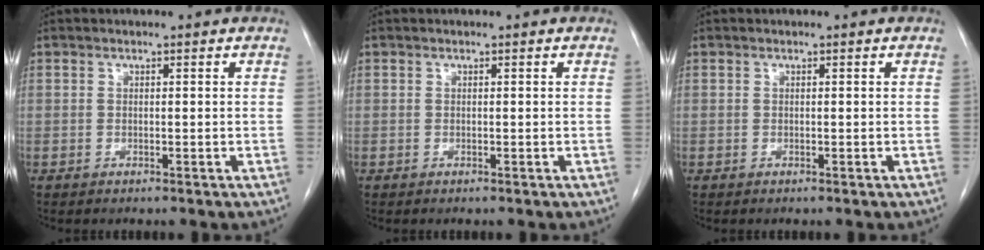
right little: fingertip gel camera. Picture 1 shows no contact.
{"total": 0.0}
{"total": 0.0}